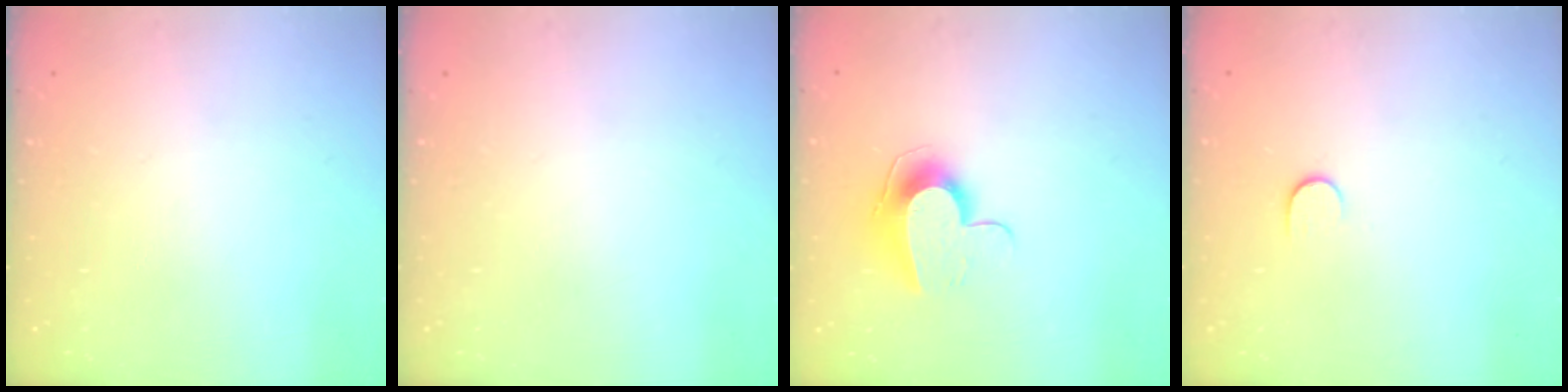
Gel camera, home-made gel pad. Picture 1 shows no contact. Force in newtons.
{"total": 0.0}
{"total": 9.7, "press": 9.7, "slide": 1.0}
{"total": 6.0, "press": 5.9, "slide": 0.7}